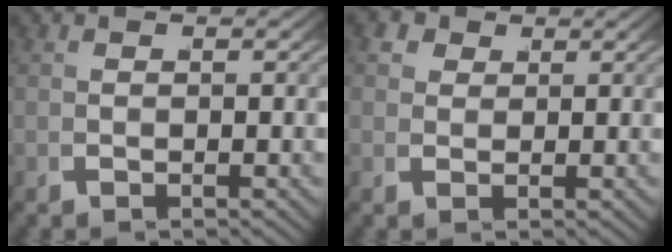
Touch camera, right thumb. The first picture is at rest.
{"total": 3.0, "force": [1.4, 2.4, 1.0], "torque": [-0.027, -0.001, 0.024]}